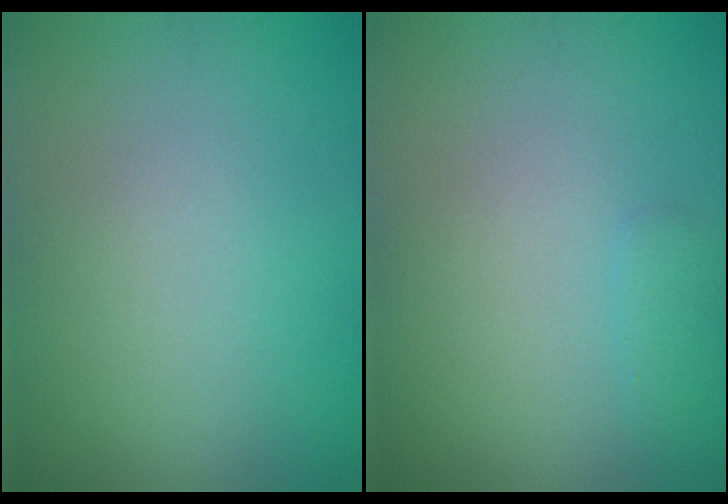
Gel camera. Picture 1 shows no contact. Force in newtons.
{"total": 0.8, "press": 0.8, "slide": 0.1}